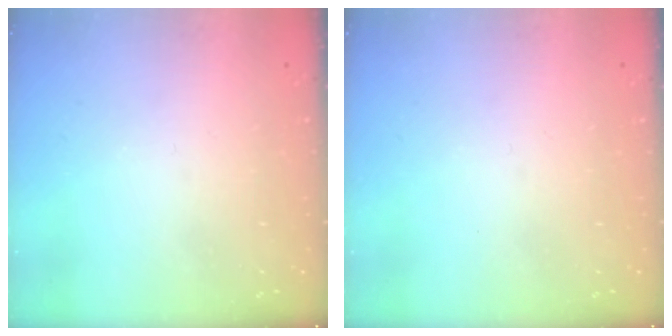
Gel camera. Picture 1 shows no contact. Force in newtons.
{"total": 0.0}